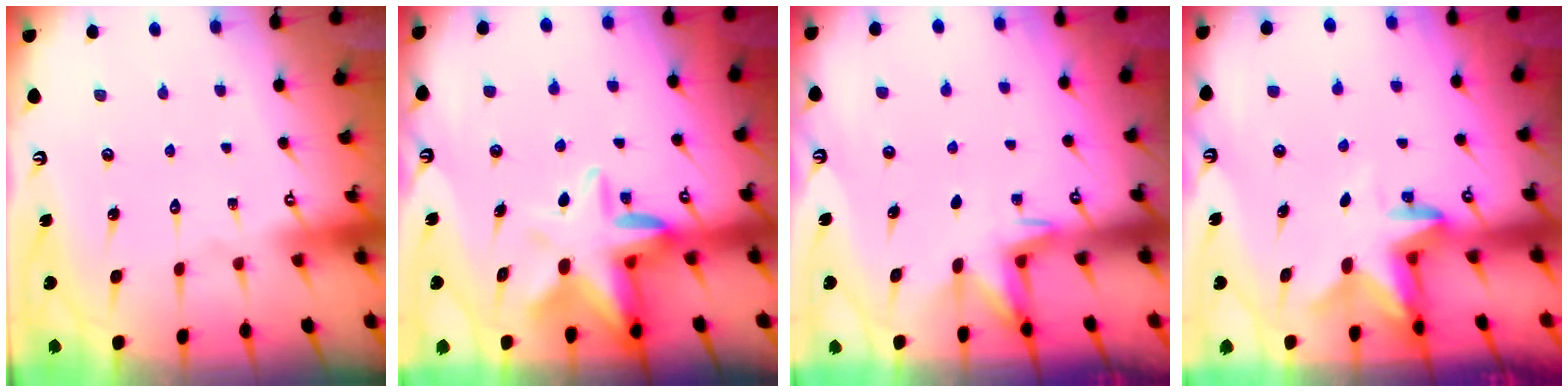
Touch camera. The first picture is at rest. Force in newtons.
{"total": 7.8, "press": 7.7, "slide": 1.3}
{"total": 2.5, "press": 2.4, "slide": 0.7}
{"total": 2.6, "press": 2.6, "slide": 0.6}